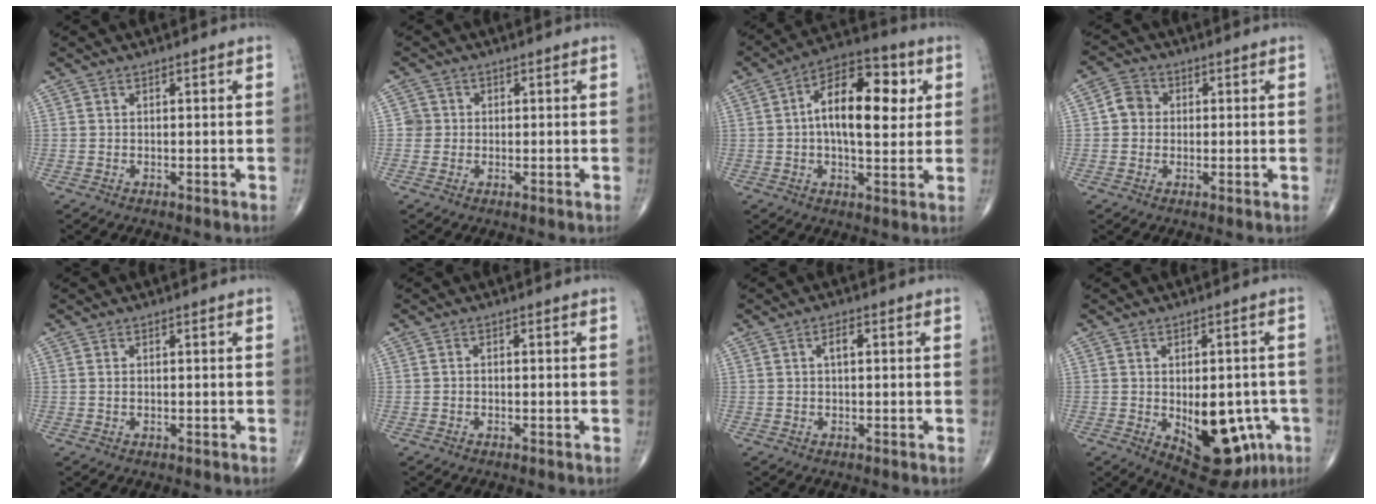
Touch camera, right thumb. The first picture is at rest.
{"total": 2.3, "force": [0.0, 2.3, 0.1], "torque": [0.017, 0.007, -0.004]}
{"total": 15.8, "force": [2.7, 8.0, 13.4], "torque": [-0.189, 0.016, 0.033]}
{"total": 4.2, "force": [0.2, 3.8, 1.8], "torque": [-0.017, 0.009, -0.005]}
{"total": 0.5, "force": [0.1, 0.3, 0.4], "torque": [-0.012, 0.000, 0.004]}
{"total": 0.5, "force": [-0.2, 0.3, 0.4], "torque": [-0.007, 0.003, -0.005]}
{"total": 2.1, "force": [0.4, 1.0, 1.9], "torque": [-0.033, 0.003, 0.005]}
{"total": 16.0, "force": [-4.4, 8.7, 12.7], "torque": [-0.141, 0.004, -0.034]}